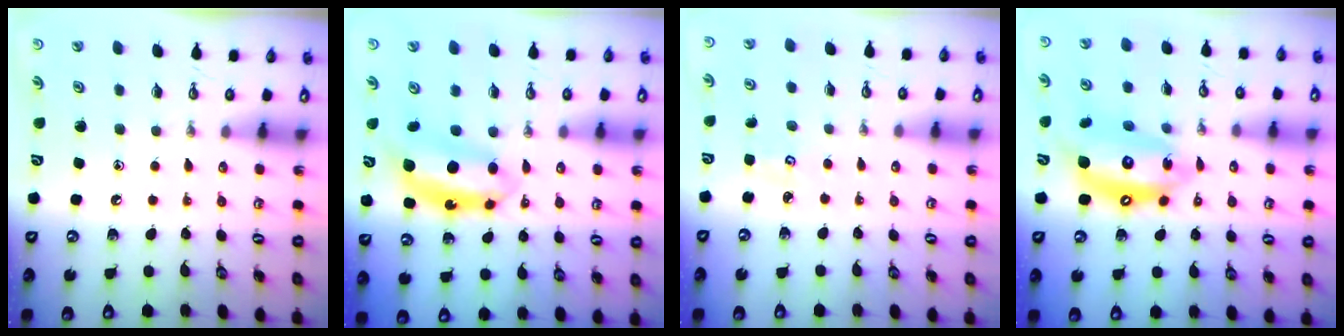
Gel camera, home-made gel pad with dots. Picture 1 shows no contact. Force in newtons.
{"total": 7.5, "press": 7.5, "slide": 0.3}
{"total": 2.1, "press": 2.1, "slide": 0.2}
{"total": 14.8, "press": 14.7, "slide": 1.5}